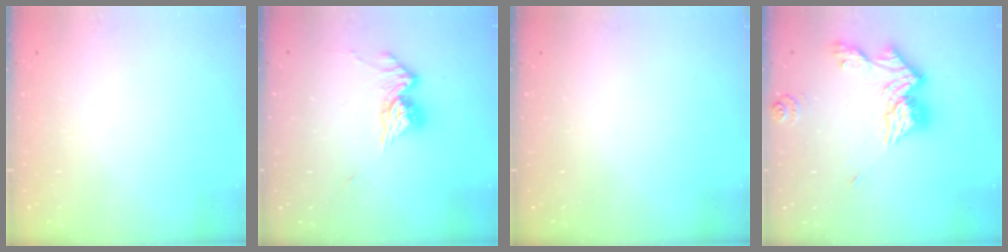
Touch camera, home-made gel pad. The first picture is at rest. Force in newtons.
{"total": 10.3, "press": 10.3, "slide": 1.0}
{"total": 0.0}
{"total": 15.2, "press": 15.1, "slide": 1.6}